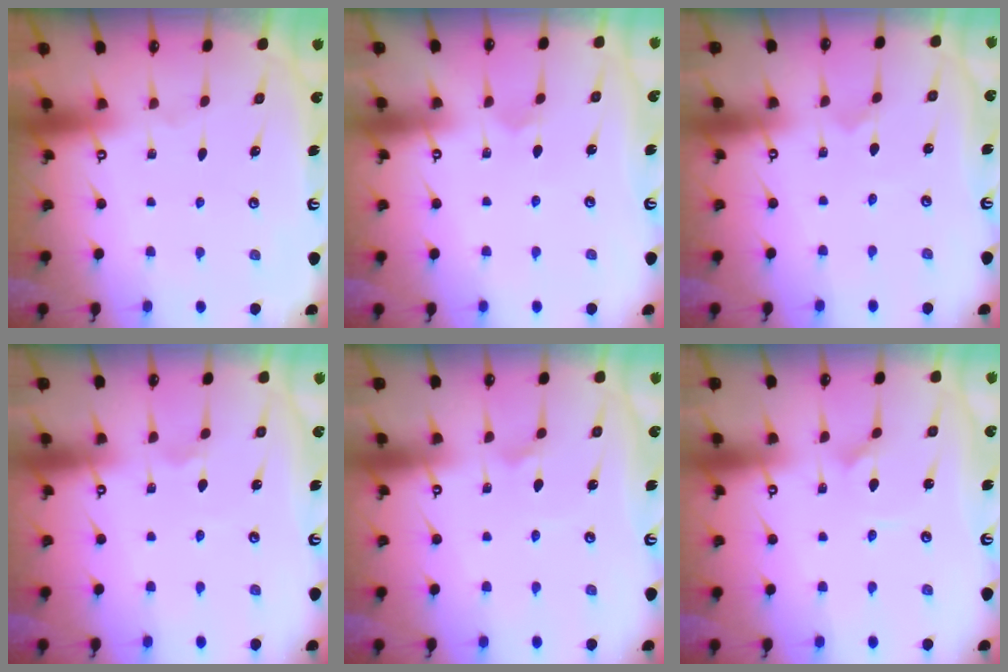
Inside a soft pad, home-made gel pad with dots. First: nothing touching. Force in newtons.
{"total": 3.0, "press": 3.0, "slide": 0.2}
{"total": 0.0}
{"total": 1.6, "press": 1.6, "slide": 0.3}
{"total": 2.3, "press": 2.3, "slide": 0.2}
{"total": 1.6, "press": 1.6, "slide": 0.1}